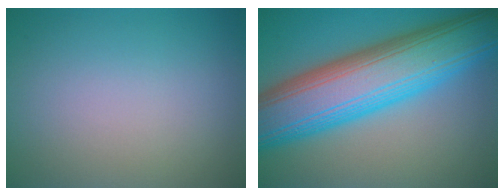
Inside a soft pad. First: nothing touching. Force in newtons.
{"total": 13.4, "press": 13.4, "slide": 0.2}